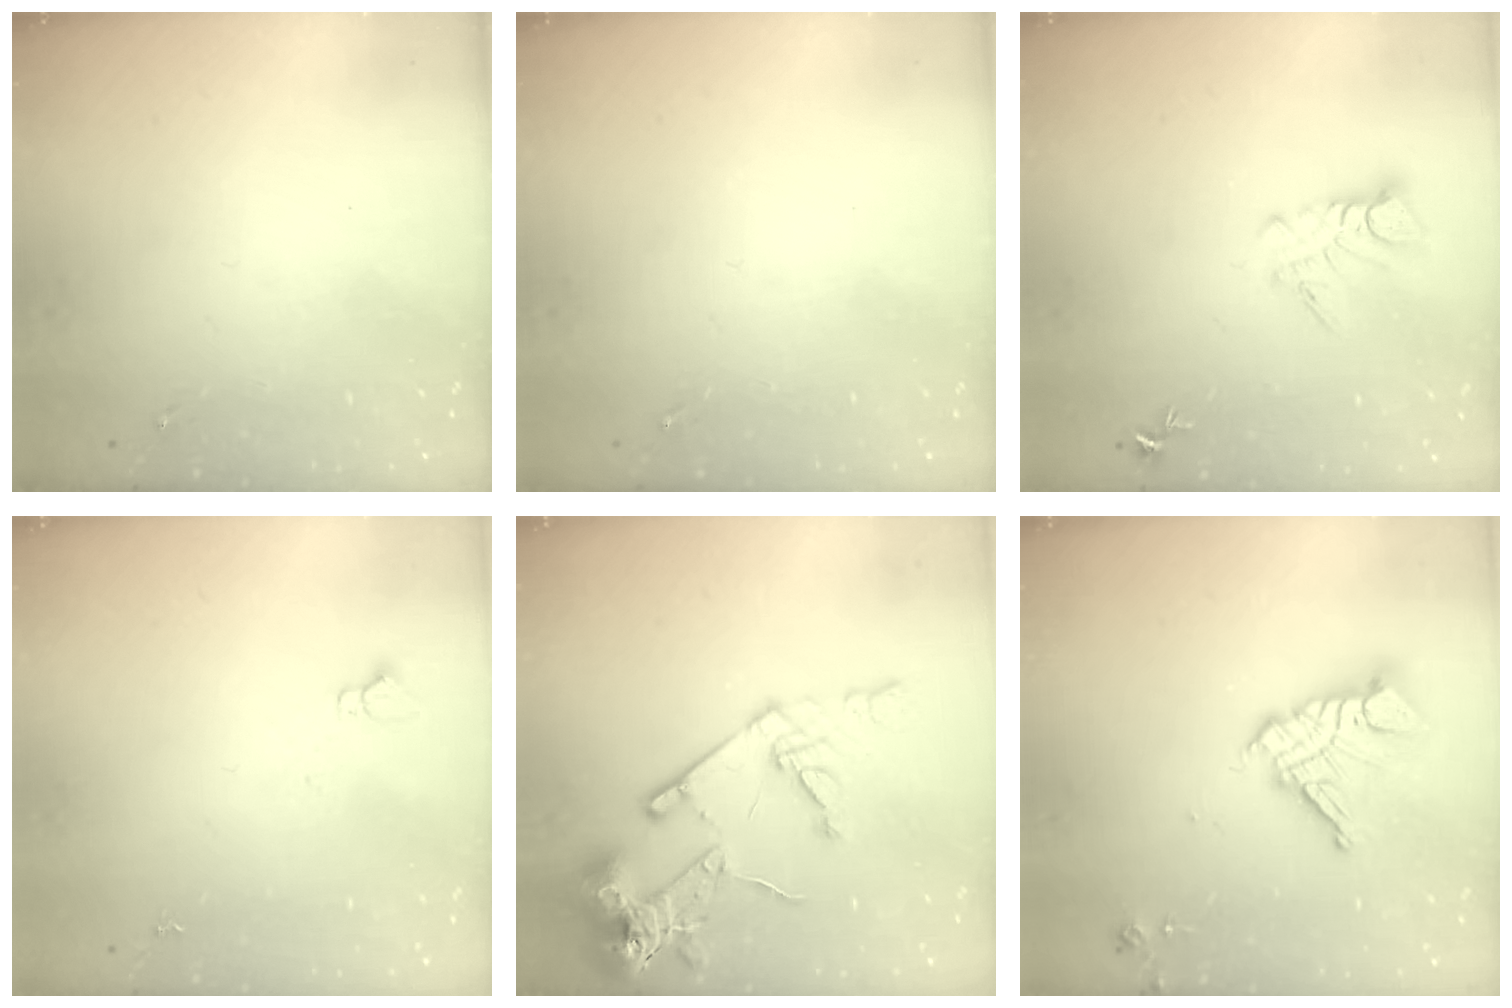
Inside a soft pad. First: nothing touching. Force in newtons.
{"total": 0.0}
{"total": 5.9, "press": 5.9, "slide": 0.5}
{"total": 3.1, "press": 3.1, "slide": 0.3}
{"total": 16.7, "press": 16.5, "slide": 2.1}
{"total": 14.0, "press": 13.9, "slide": 1.5}